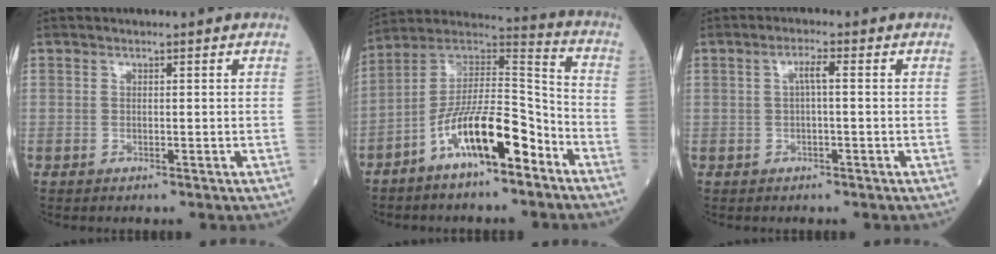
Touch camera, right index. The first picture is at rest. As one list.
[{"total": 13.9, "force": [-7.6, 3.4, 11.1], "torque": [-0.203, 0.021, -0.135]}, {"total": 2.1, "force": [0.2, 0.2, 2.1], "torque": [-0.034, 0.005, 0.003]}]